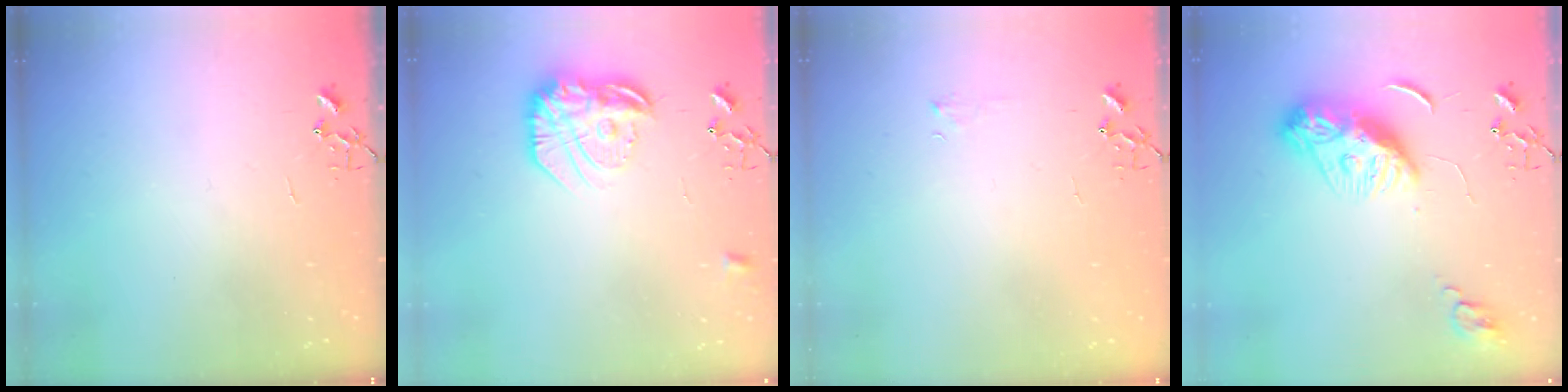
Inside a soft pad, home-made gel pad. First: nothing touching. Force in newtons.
{"total": 18.3, "press": 18.2, "slide": 1.3}
{"total": 3.8, "press": 3.8, "slide": 0.5}
{"total": 11.9, "press": 11.9, "slide": 0.9}